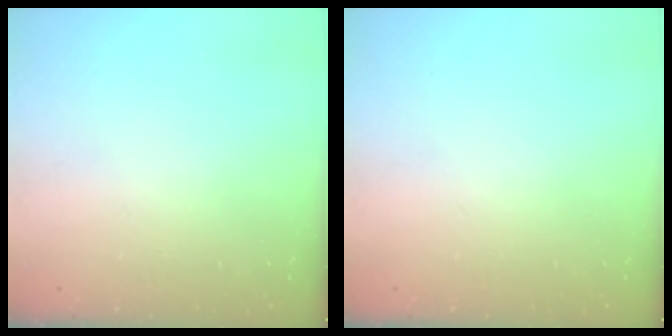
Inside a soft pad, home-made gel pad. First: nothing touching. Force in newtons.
{"total": 0.0}